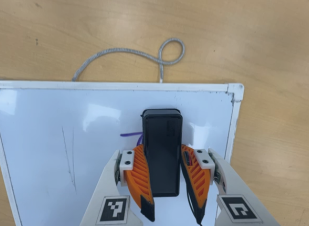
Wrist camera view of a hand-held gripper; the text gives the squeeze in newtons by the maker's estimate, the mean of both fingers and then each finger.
{"total": 15.5, "left": 14.8, "right": 16.1}